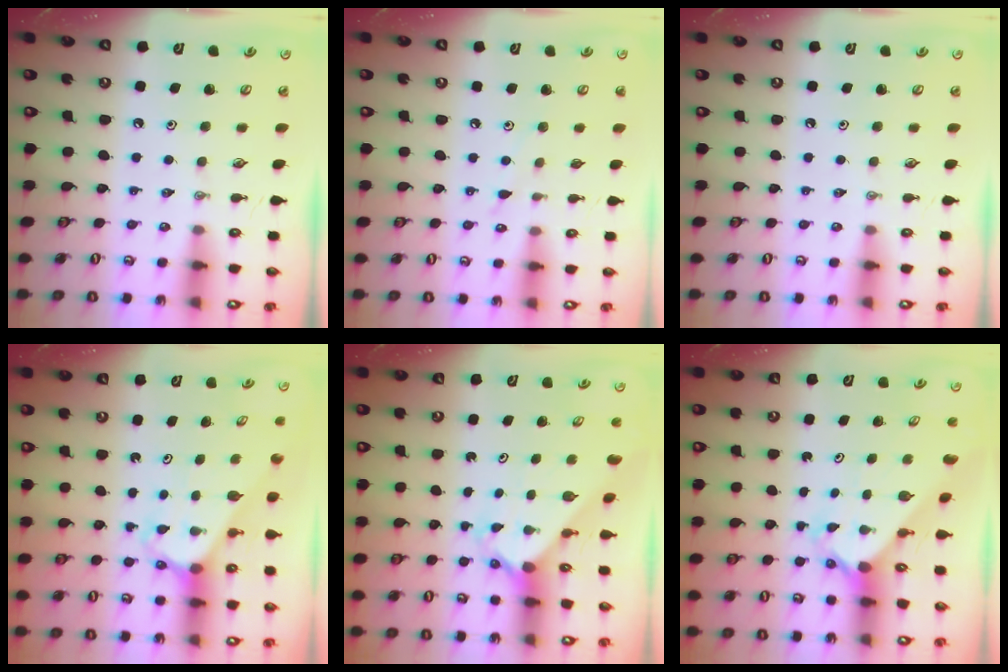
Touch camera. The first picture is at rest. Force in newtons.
{"total": 5.6, "press": 5.6, "slide": 0.6}
{"total": 0.0}
{"total": 2.8, "press": 2.8, "slide": 0.2}
{"total": 2.5, "press": 2.5, "slide": 0.2}
{"total": 2.3, "press": 2.3, "slide": 0.1}